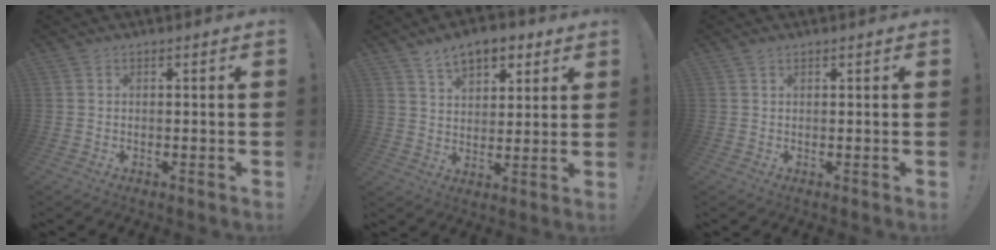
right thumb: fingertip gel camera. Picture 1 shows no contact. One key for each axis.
{"total": 9.4, "fx": 6.1, "fy": 5.5, "fz": 4.6, "tx": -0.068, "ty": -0.025, "tz": 0.114}
{"total": 0.7, "fx": 0.5, "fy": 0.4, "fz": 0.3, "tx": -0.006, "ty": 0.001, "tz": 0.009}